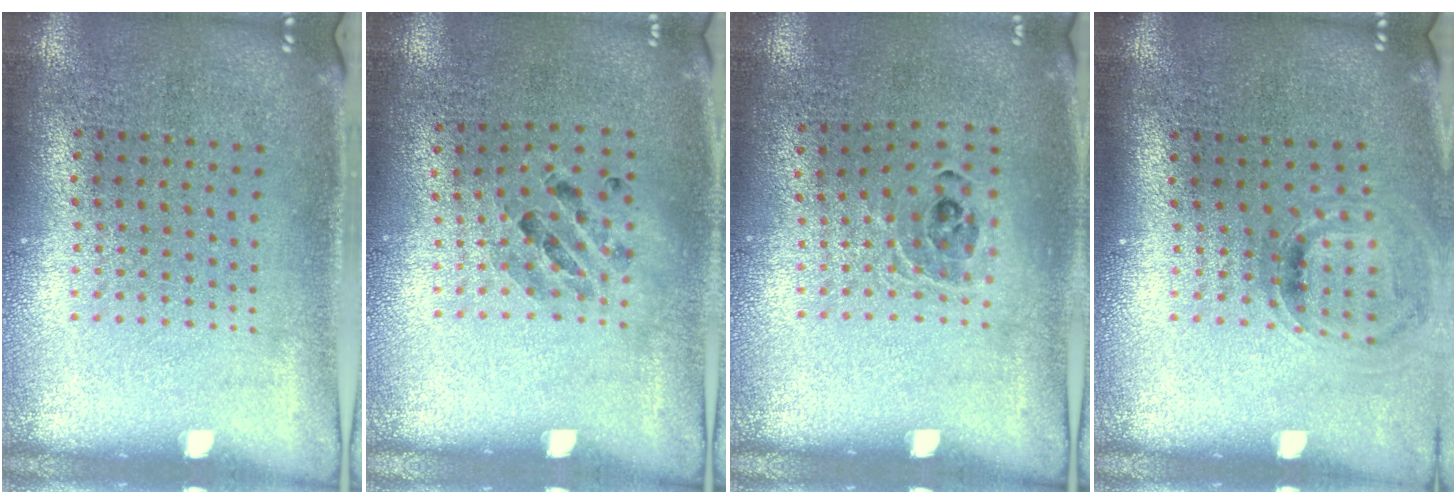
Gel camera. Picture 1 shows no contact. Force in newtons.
{"total": 0.9, "press": 0.8, "slide": 0.2}
{"total": 0.8, "press": 0.8, "slide": 0.2}
{"total": 1.0, "press": 0.9, "slide": 0.4}